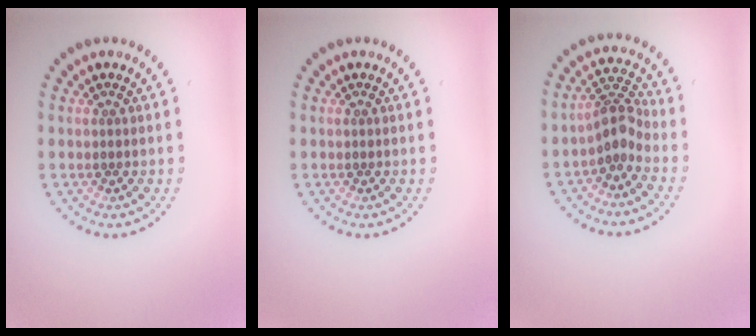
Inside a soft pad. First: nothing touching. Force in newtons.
{"total": 0.0}
{"total": 2.8, "press": 2.1, "slide": 1.9}